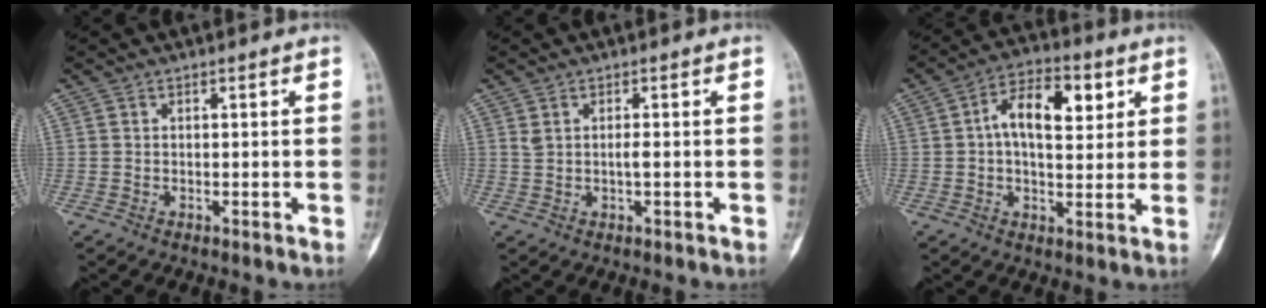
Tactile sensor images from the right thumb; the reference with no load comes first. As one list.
[{"total": 1.9, "force": [0.3, 0.6, 1.8], "torque": [-0.041, 0.006, 0.013]}, {"total": 12.1, "force": [3.2, 6.4, 9.7], "torque": [-0.130, 0.008, 0.044]}]